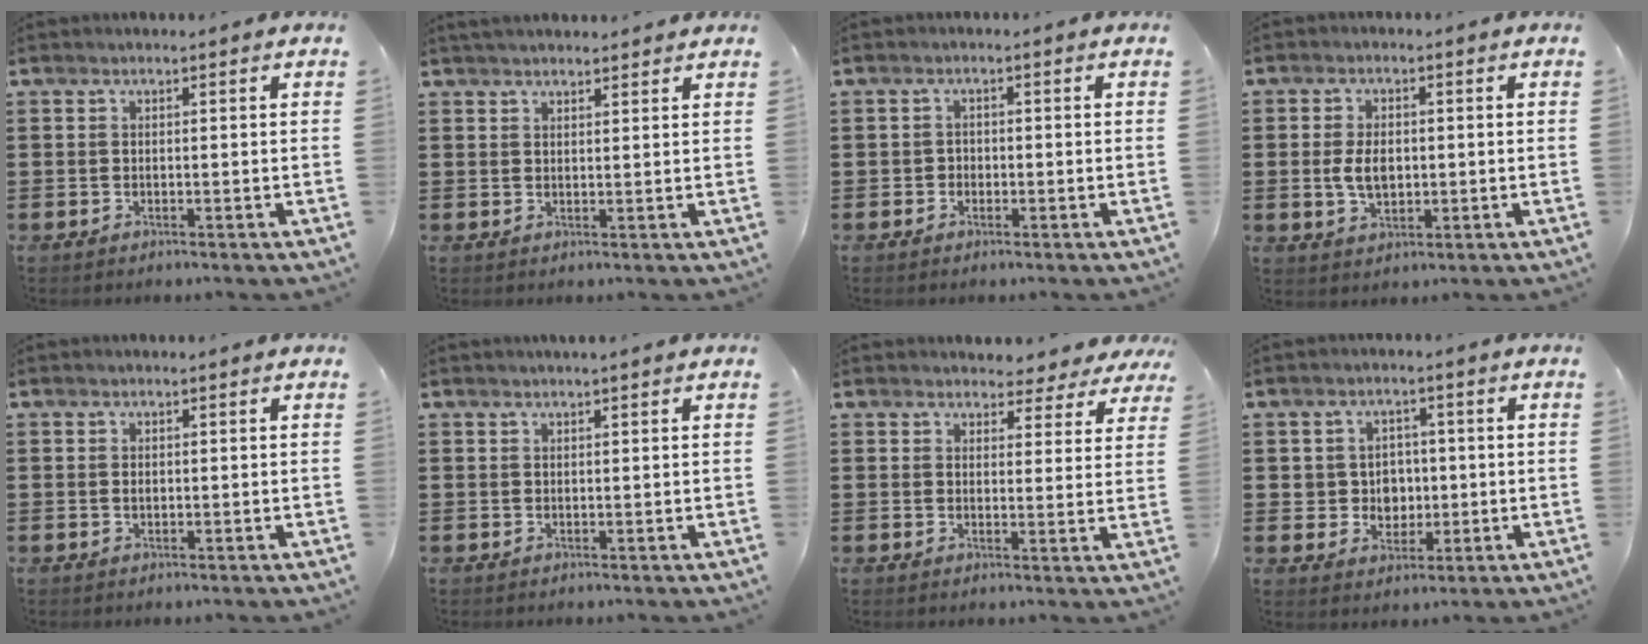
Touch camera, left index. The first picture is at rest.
{"total": 2.1, "force": [2.1, 0.1, 0.3], "torque": [-0.010, 0.000, 0.040]}
{"total": 1.1, "force": [-0.4, 1.0, 0.3], "torque": [-0.010, 0.002, -0.010]}
{"total": 5.0, "force": [0.1, 3.0, 4.0], "torque": [-0.080, 0.003, -0.002]}
{"total": 0.7, "force": [0.1, 0.4, 0.6], "torque": [-0.013, 0.001, 0.002]}
{"total": 0.9, "force": [0.7, -0.1, 0.5], "torque": [-0.010, -0.001, 0.014]}
{"total": 3.3, "force": [3.1, 1.1, 0.3], "torque": [-0.013, -0.011, 0.055]}
{"total": 4.6, "force": [0.4, 4.2, 1.8], "torque": [-0.045, 0.009, 0.003]}